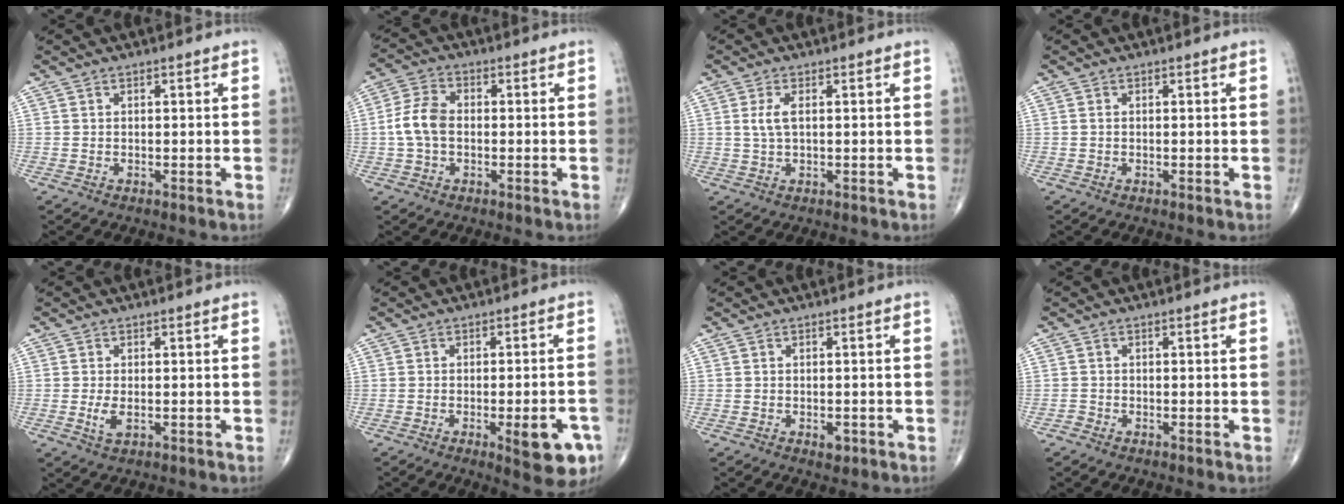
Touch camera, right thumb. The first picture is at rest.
{"total": 6.8, "force": [-0.5, 4.4, 5.1], "torque": [-0.109, 0.020, -0.018]}
{"total": 3.1, "force": [0.6, 1.2, 2.8], "torque": [-0.066, 0.004, 0.012]}
{"total": 0.0}
{"total": 2.6, "force": [-0.4, 1.3, 2.2], "torque": [-0.047, -0.005, -0.007]}
{"total": 9.3, "force": [-3.8, 2.7, 8.1], "torque": [-0.086, 0.009, -0.042]}
{"total": 1.7, "force": [-0.7, 1.0, 1.1], "torque": [-0.011, 0.001, -0.007]}
{"total": 0.7, "force": [-0.6, 0.4, -0.1], "torque": [0.003, 0.001, -0.017]}